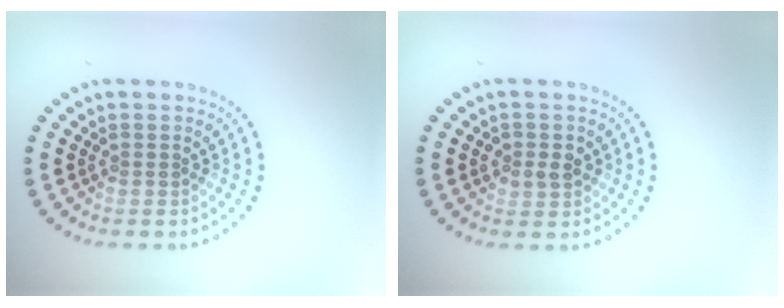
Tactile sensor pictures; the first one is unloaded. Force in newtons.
{"total": 1.8, "press": 1.7, "slide": 0.4}